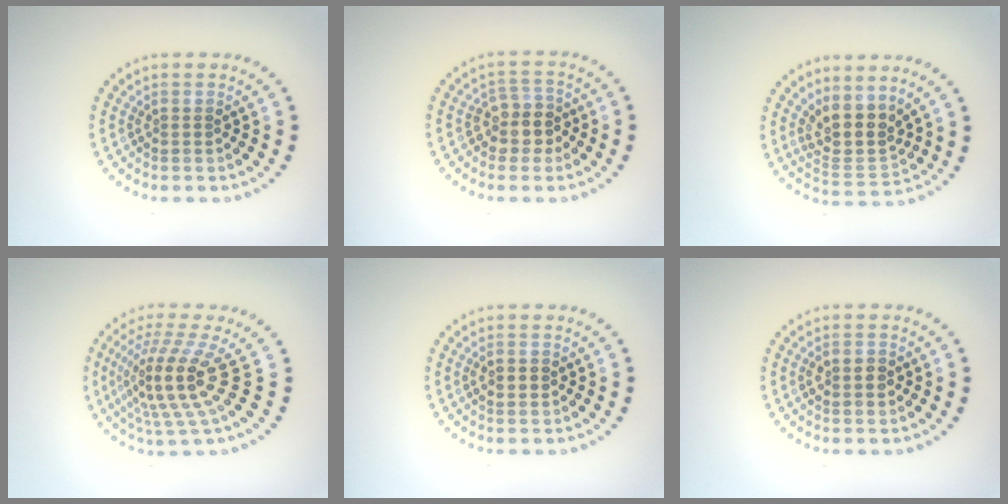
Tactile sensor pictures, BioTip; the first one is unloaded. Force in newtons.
{"total": 2.8, "press": 2.5, "slide": 1.3}
{"total": 3.9, "press": 3.1, "slide": 2.3}
{"total": 5.2, "press": 3.8, "slide": 3.6}
{"total": 1.9, "press": 1.9, "slide": 0.2}
{"total": 1.9, "press": 1.9, "slide": 0.2}